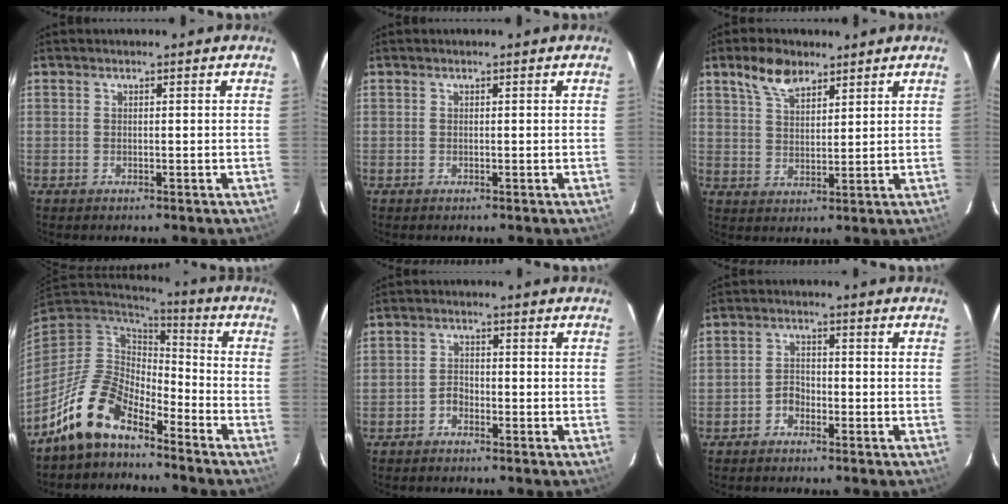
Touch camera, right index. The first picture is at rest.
{"total": 0.0}
{"total": 6.8, "force": [4.7, 3.2, 3.6], "torque": [-0.064, 0.011, 0.089]}
{"total": 12.0, "force": [-9.1, 4.8, 6.1], "torque": [-0.122, 0.009, -0.178]}
{"total": 2.1, "force": [-1.5, 1.3, 0.7], "torque": [-0.014, 0.007, -0.027]}
{"total": 2.6, "force": [-1.7, 1.7, 0.9], "torque": [-0.017, 0.008, -0.030]}